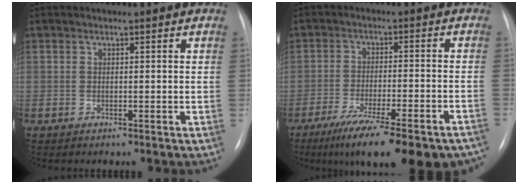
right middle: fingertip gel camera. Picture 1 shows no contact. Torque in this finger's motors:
{"motor_torque": [1.12, -1.02, 0.27, 0.11]}